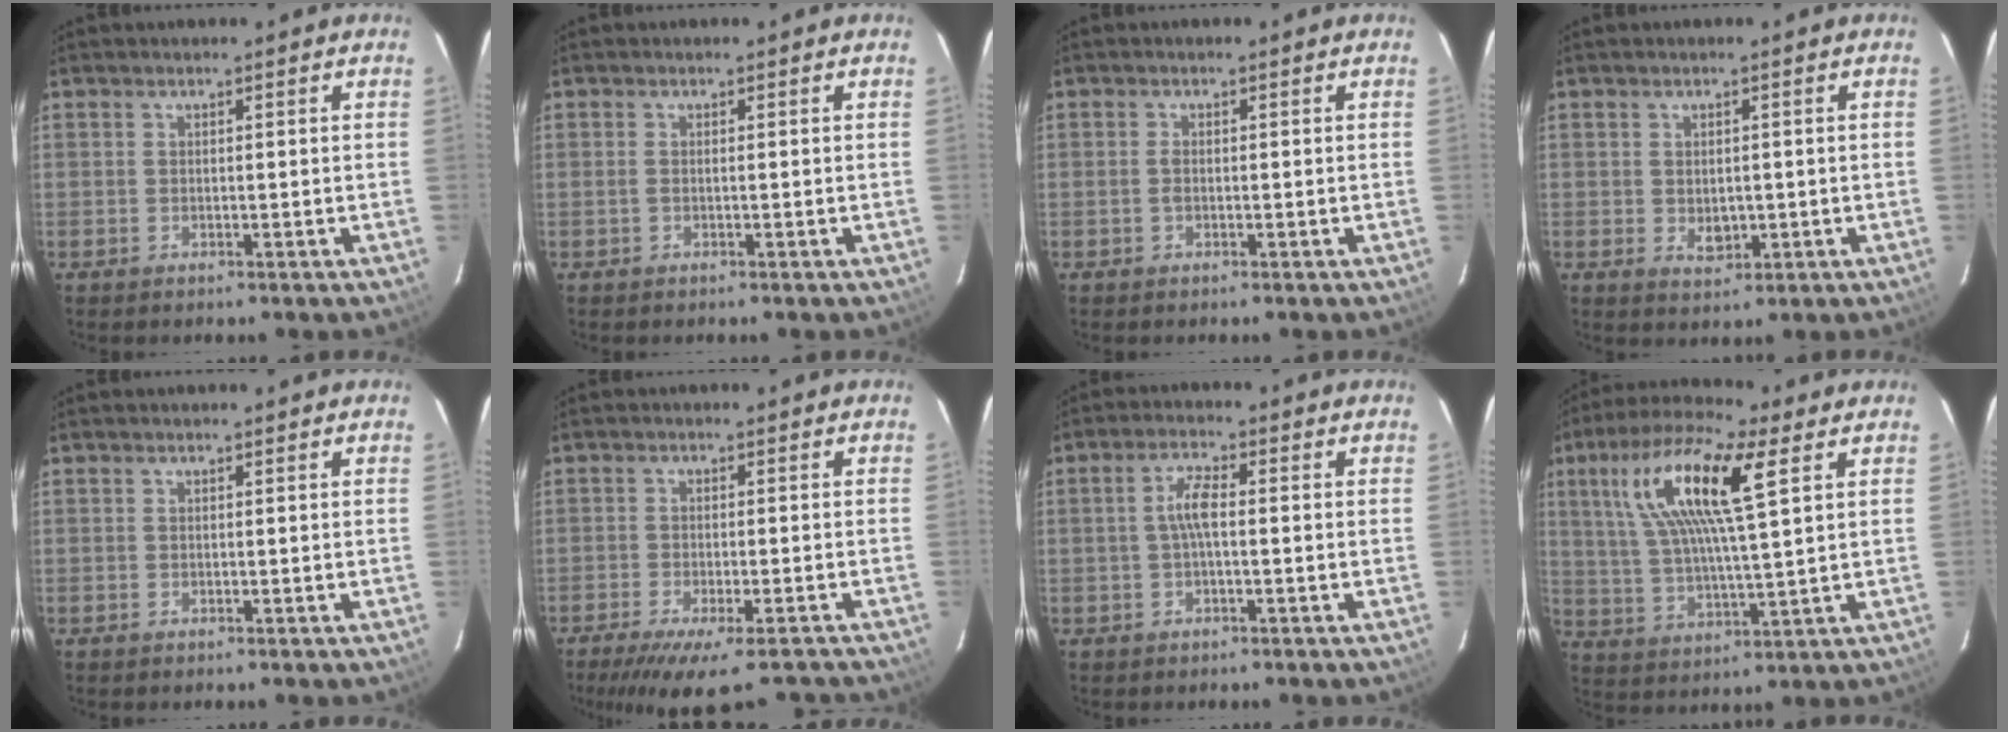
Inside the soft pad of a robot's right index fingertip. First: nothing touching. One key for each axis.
{"total": 0.6, "fx": -0.2, "fy": 0.0, "fz": 0.6, "tx": -0.012, "ty": 0.002, "tz": -0.005}
{"total": 1.0, "fx": -0.3, "fy": 0.6, "fz": 0.8, "tx": -0.019, "ty": 0.002, "tz": -0.006}
{"total": 3.4, "fx": -0.3, "fy": 2.5, "fz": 2.2, "tx": -0.036, "ty": -0.003, "tz": 0.000}
{"total": 0.0}
{"total": 12.7, "fx": -10.8, "fy": 2.3, "fz": 6.4, "tx": -0.127, "ty": -0.024, "tz": -0.160}
{"total": 3.9, "fx": -0.3, "fy": 1.0, "fz": 3.7, "tx": -0.077, "ty": 0.011, "tz": -0.005}
{"total": 16.3, "fx": 6.6, "fy": 4.0, "fz": 14.4, "tx": -0.270, "ty": 0.021, "tz": 0.122}